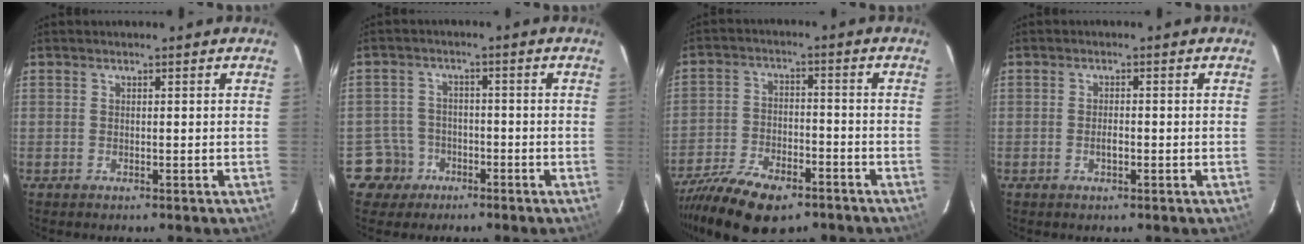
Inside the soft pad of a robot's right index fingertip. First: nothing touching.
{"total": 5.4, "force": [-2.8, 4.6, -0.2], "torque": [-0.009, 0.023, -0.051]}
{"total": 16.5, "force": [-11.9, 6.9, 9.1], "torque": [-0.205, -0.034, -0.203]}
{"total": 1.7, "force": [-0.7, 0.7, 1.4], "torque": [-0.026, 0.000, -0.011]}